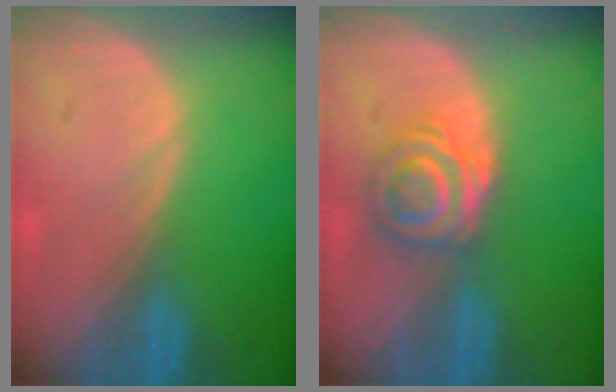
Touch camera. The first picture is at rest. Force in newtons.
{"total": 5.4, "press": 5.1, "slide": 1.6}